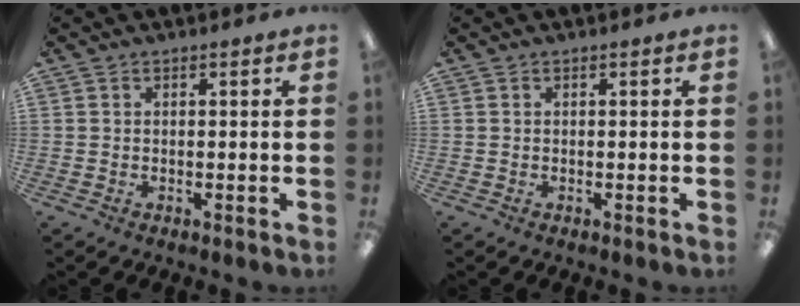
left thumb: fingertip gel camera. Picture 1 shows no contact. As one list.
[{"total": 0.0}]